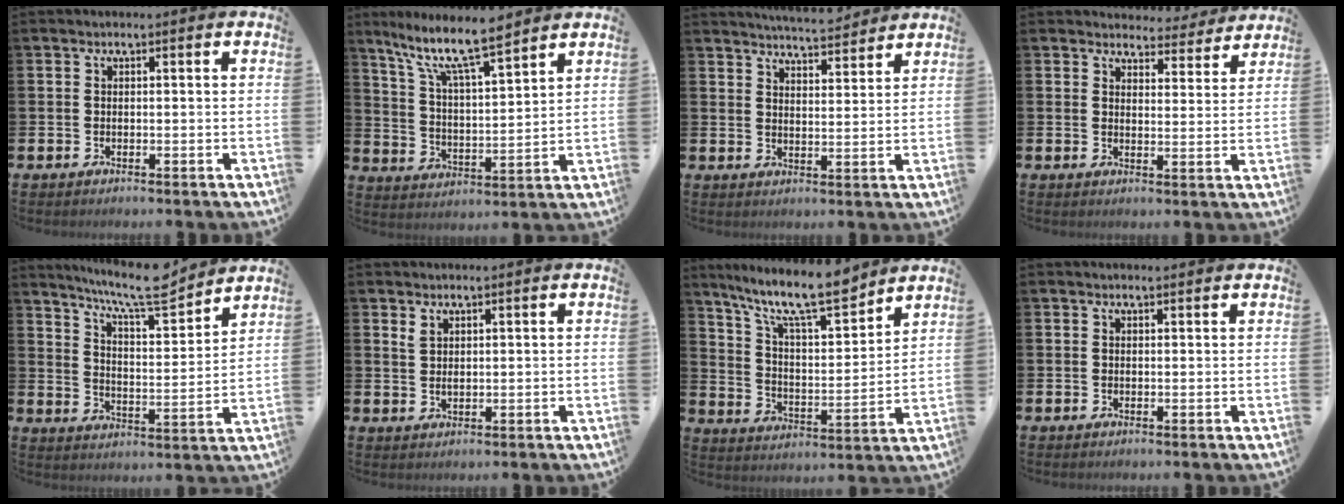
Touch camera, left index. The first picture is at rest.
{"total": 9.3, "force": [8.1, 1.2, 4.5], "torque": [-0.112, -0.043, 0.140]}
{"total": 5.1, "force": [5.1, 0.1, 0.3], "torque": [-0.018, -0.032, 0.092]}
{"total": 4.2, "force": [4.0, 1.2, -0.1], "torque": [0.004, -0.036, 0.067]}
{"total": 9.5, "force": [8.5, 1.3, 4.0], "torque": [-0.094, -0.052, 0.149]}
{"total": 1.7, "force": [1.4, 0.8, 0.5], "torque": [0.008, -0.005, 0.021]}
{"total": 12.4, "force": [10.4, 2.3, 6.3], "torque": [-0.135, -0.062, 0.179]}
{"total": 0.5, "force": [0.5, 0.0, 0.2], "torque": [0.005, -0.003, 0.008]}